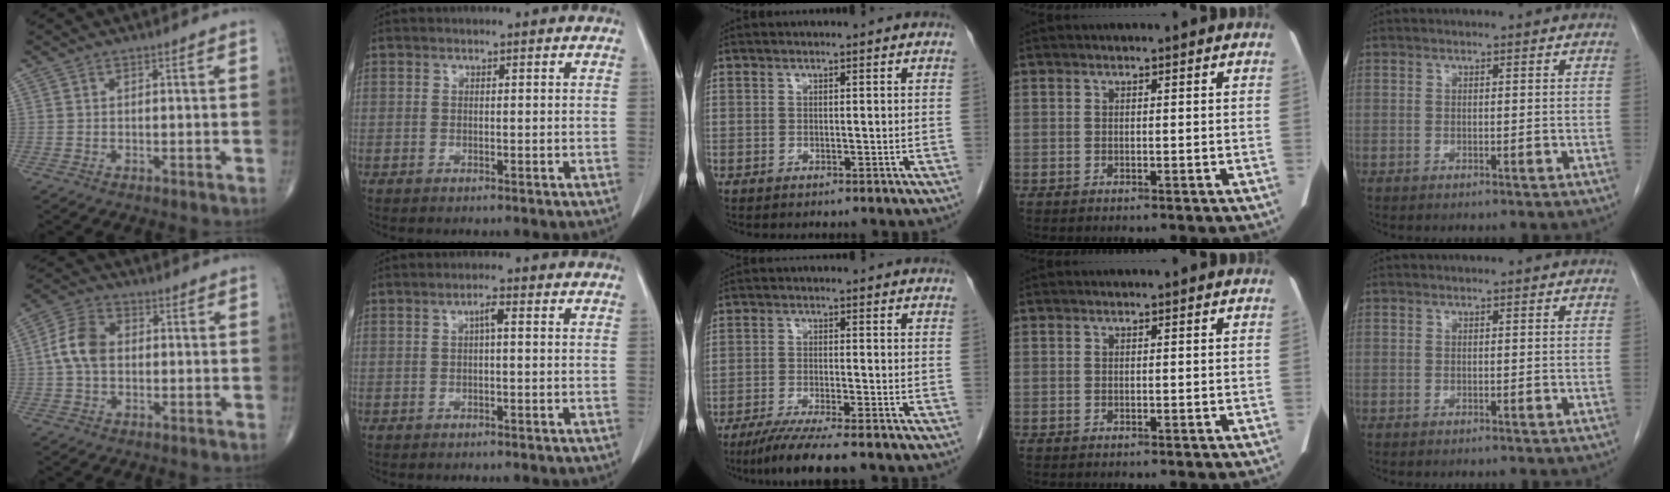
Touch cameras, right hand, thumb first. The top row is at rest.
{"thumb": {"total": 7.8, "force": [0.2, 5.4, 5.6], "torque": [-0.107, 0.021, -0.005]}, "index": {"total": 1.7, "force": [0.3, 0.2, 1.6], "torque": [-0.029, 0.004, 0.005]}, "middle": {"total": 7.5, "force": [-5.9, -0.1, 4.7], "torque": [-0.072, -0.020, -0.094]}}